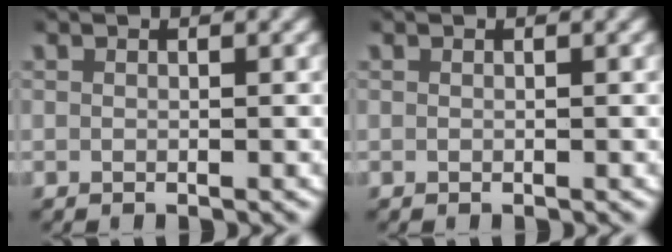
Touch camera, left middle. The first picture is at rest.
{"total": 0.0}